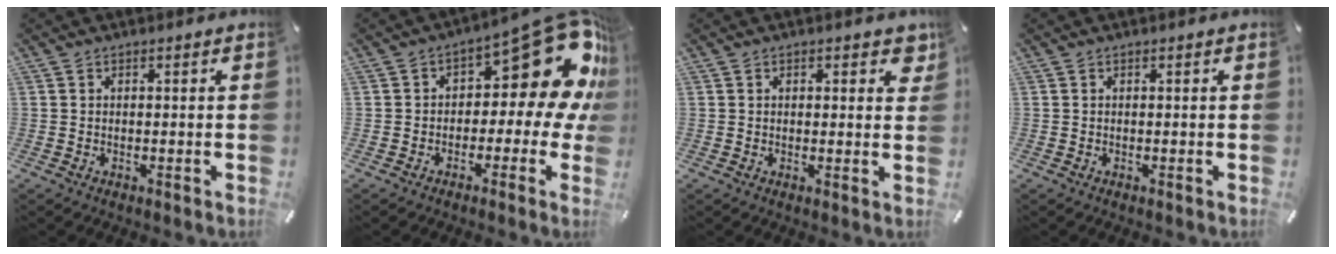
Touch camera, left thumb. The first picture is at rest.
{"total": 18.1, "force": [8.3, 8.8, 13.5], "torque": [-0.156, -0.069, 0.136]}
{"total": 2.9, "force": [1.4, 1.6, 1.9], "torque": [-0.010, -0.006, 0.016]}
{"total": 0.0}